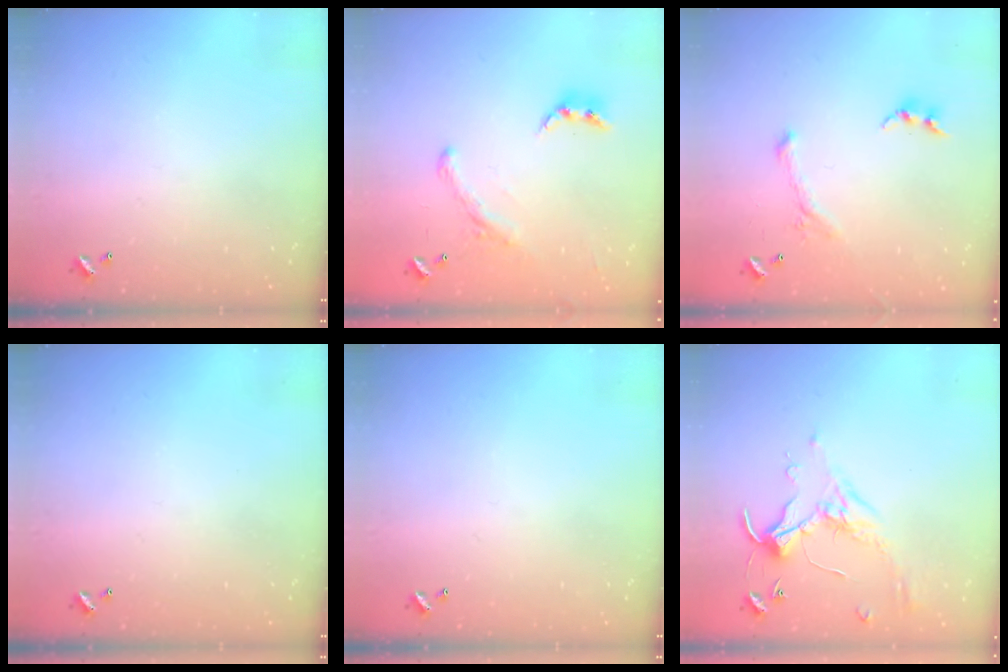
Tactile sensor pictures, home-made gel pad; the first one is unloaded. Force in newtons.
{"total": 2.0, "press": 1.5, "slide": 1.2}
{"total": 2.8, "press": 2.6, "slide": 0.9}
{"total": 0.0}
{"total": 0.0}
{"total": 0.7, "press": 0.6, "slide": 0.4}